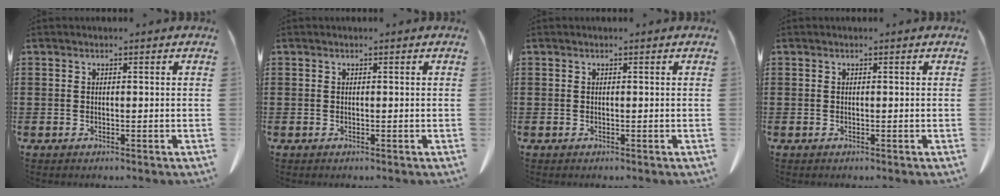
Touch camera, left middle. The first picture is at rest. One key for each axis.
{"total": 0.0}
{"total": 0.0}
{"total": 0.0}